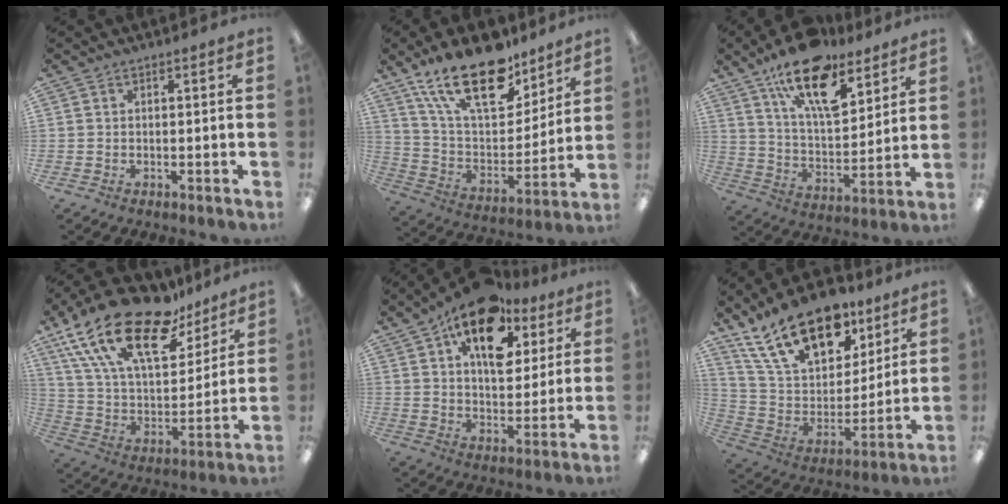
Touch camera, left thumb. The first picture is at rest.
{"total": 23.2, "force": [15.8, 10.4, 13.4], "torque": [-0.246, -0.086, 0.278]}
{"total": 18.6, "force": [12.6, 7.9, 11.3], "torque": [-0.187, -0.064, 0.217]}
{"total": 24.6, "force": [16.3, 10.9, 14.8], "torque": [-0.281, -0.096, 0.285]}
{"total": 17.2, "force": [10.2, 9.4, 10.3], "torque": [-0.154, -0.046, 0.176]}
{"total": 23.1, "force": [14.7, 12.0, 13.2], "torque": [-0.240, -0.072, 0.265]}